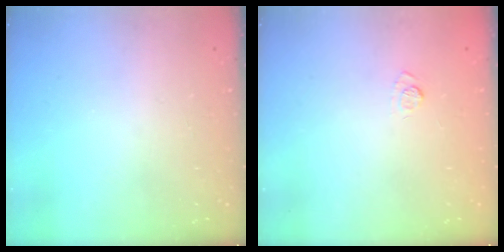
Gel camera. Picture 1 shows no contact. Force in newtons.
{"total": 7.5, "press": 7.3, "slide": 1.4}